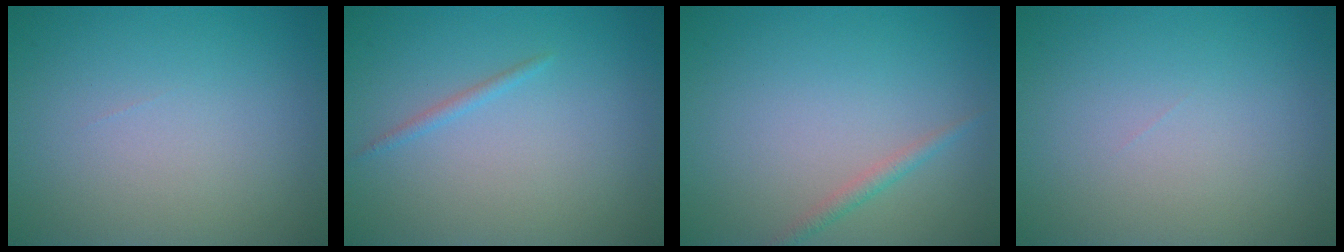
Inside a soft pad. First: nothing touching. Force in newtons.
{"total": 0.8, "press": 0.8, "slide": 0.0}
{"total": 1.1, "press": 1.1, "slide": 0.1}
{"total": 0.0}